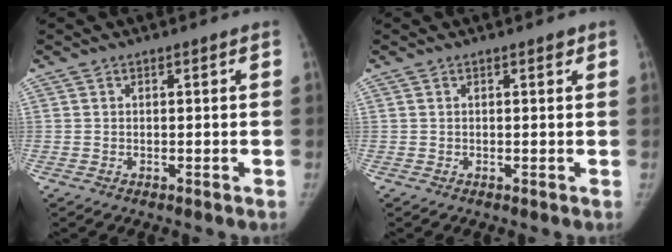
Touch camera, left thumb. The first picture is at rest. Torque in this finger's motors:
{"motor_torque": [0.16, -0.14, 0.29, 0.05, 0.09]}